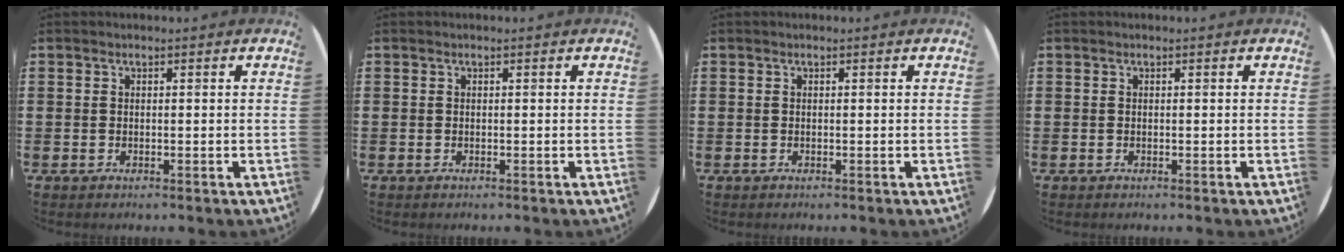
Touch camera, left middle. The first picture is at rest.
{"total": 0.0}
{"total": 0.0}
{"total": 0.0}